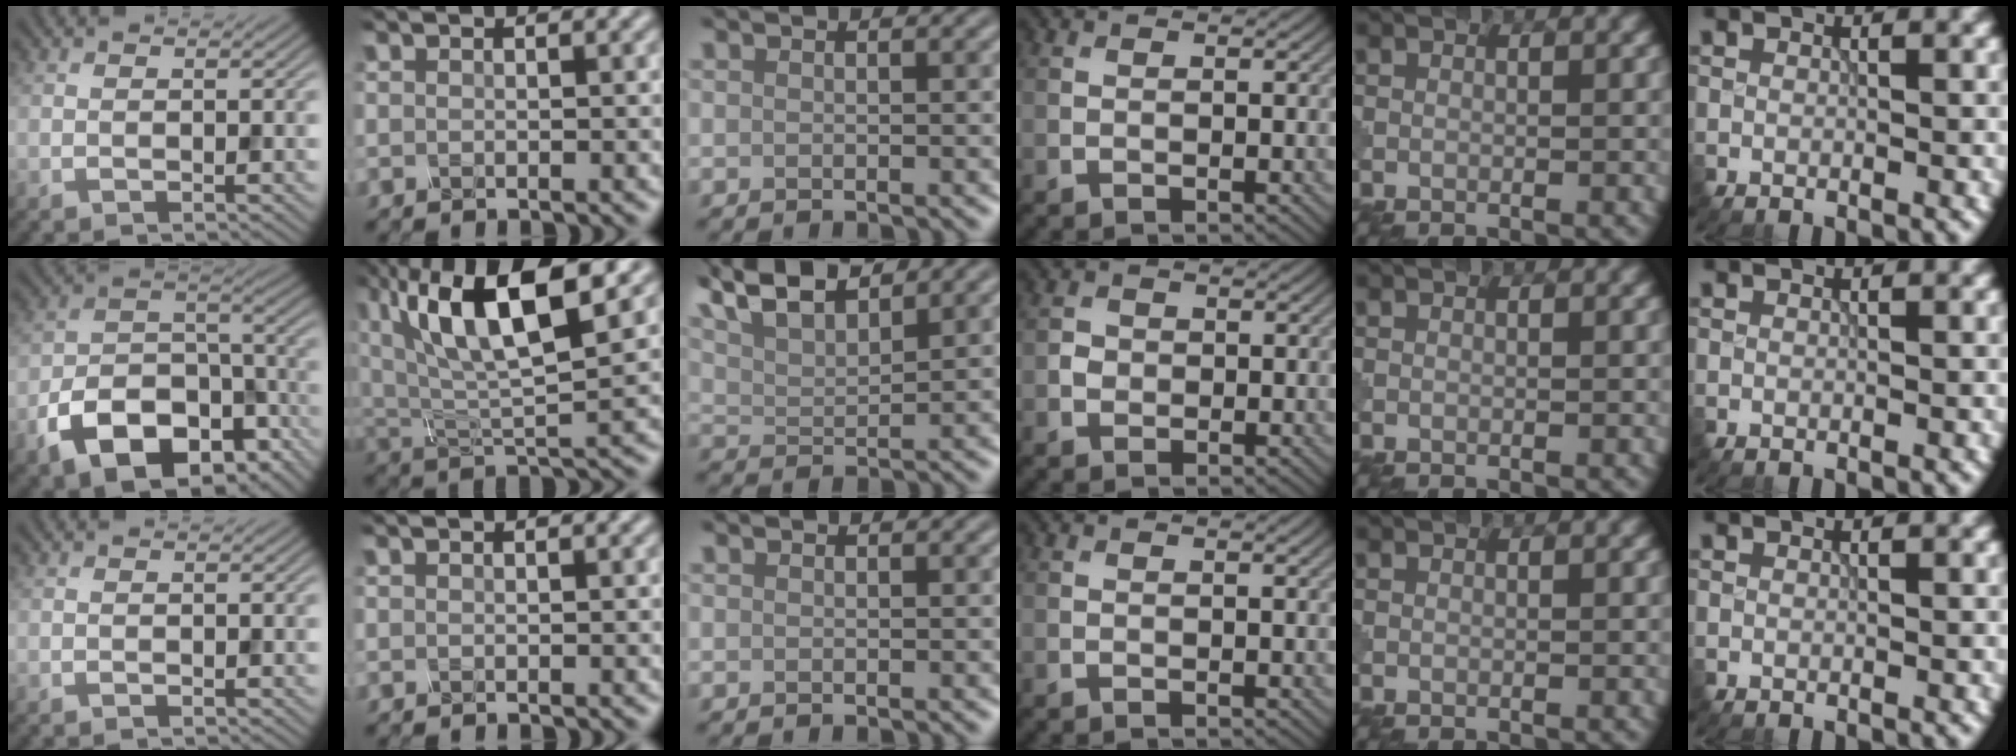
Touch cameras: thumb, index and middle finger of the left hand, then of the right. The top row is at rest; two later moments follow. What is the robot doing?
{"motion": "shake", "object": "sieve"}